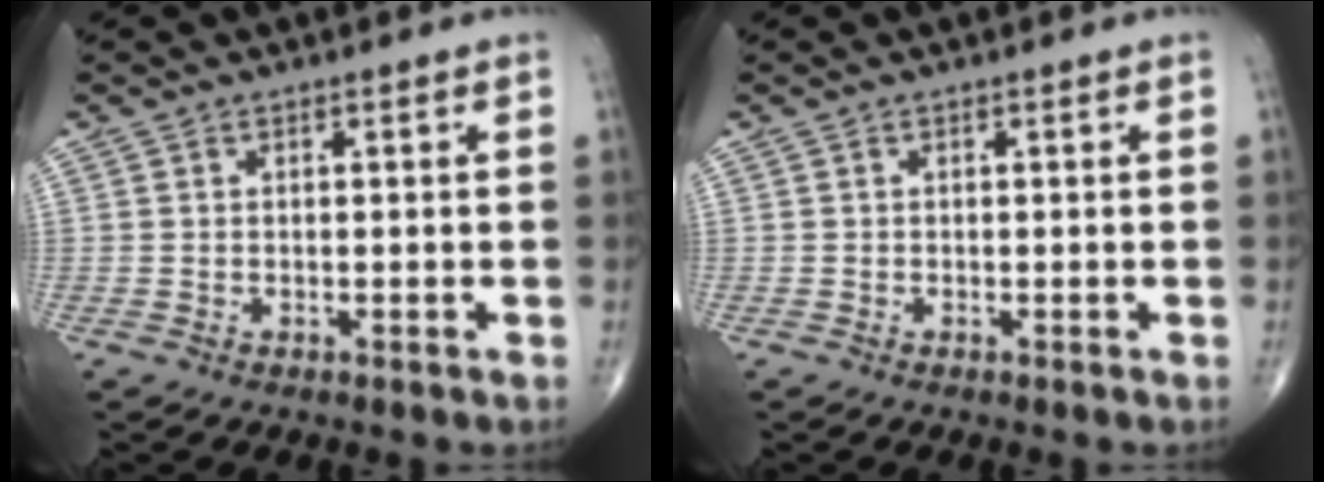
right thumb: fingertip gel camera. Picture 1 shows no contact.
{"total": 0.0}